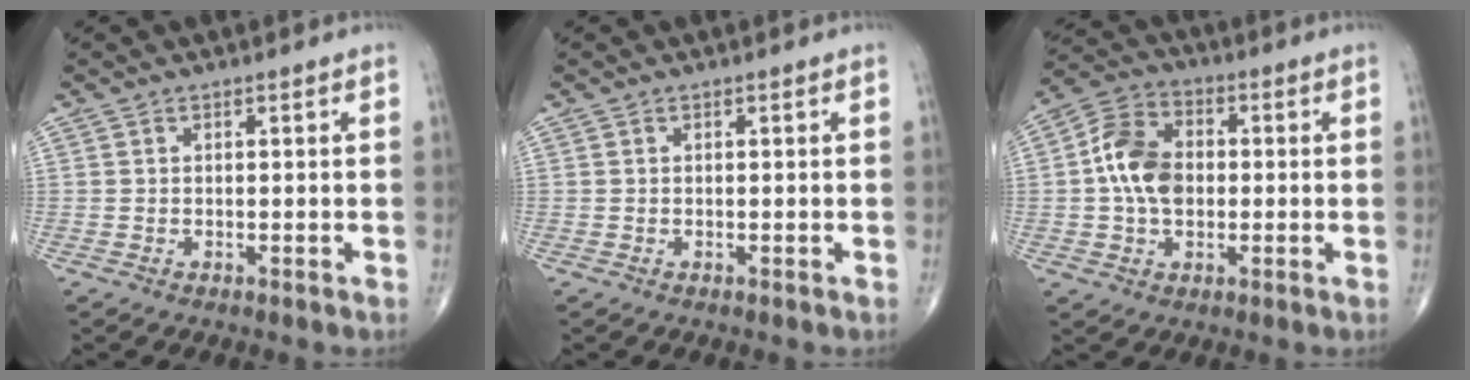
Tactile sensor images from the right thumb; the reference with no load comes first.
{"total": 0.0}
{"total": 10.6, "force": [0.1, 7.4, 7.6], "torque": [-0.128, 0.021, -0.008]}